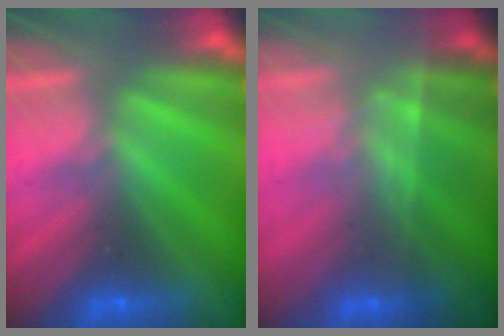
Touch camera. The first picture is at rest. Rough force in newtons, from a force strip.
{"total": 1.8}